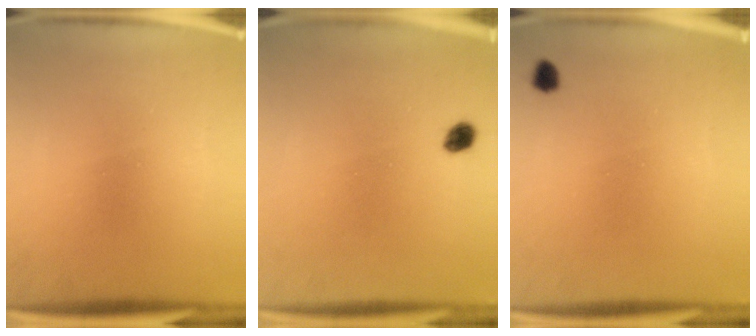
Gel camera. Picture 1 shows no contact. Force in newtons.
{"total": 1.9}
{"total": 1.4}